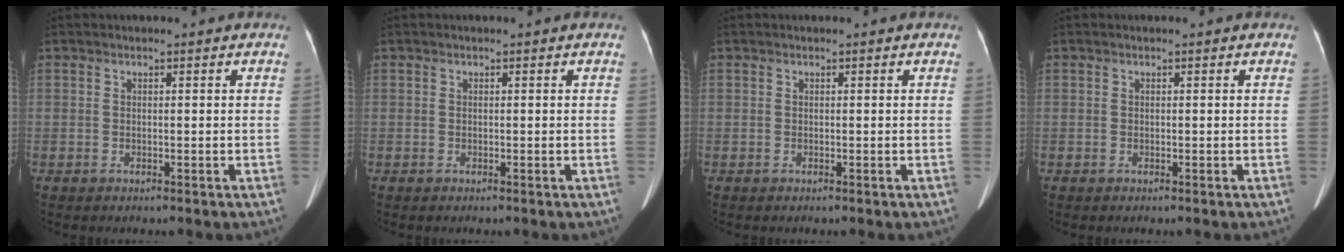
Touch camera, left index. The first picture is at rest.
{"total": 0.0}
{"total": 0.0}
{"total": 0.0}